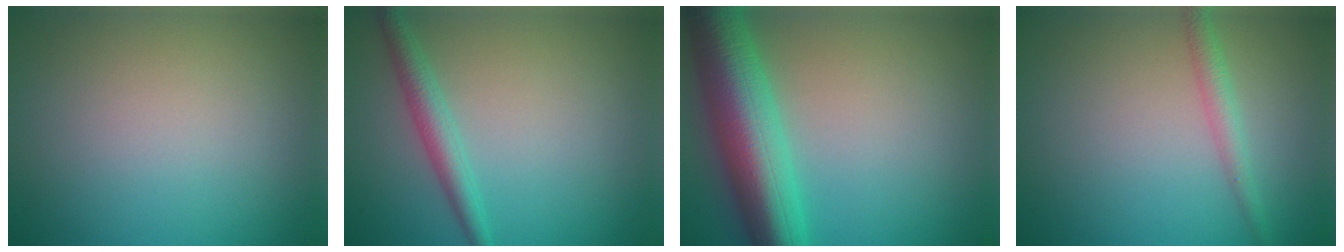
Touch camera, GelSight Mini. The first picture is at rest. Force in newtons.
{"total": 2.6, "press": 2.6, "slide": 0.1}
{"total": 10.0, "press": 10.0, "slide": 0.2}
{"total": 1.9, "press": 1.9, "slide": 0.0}